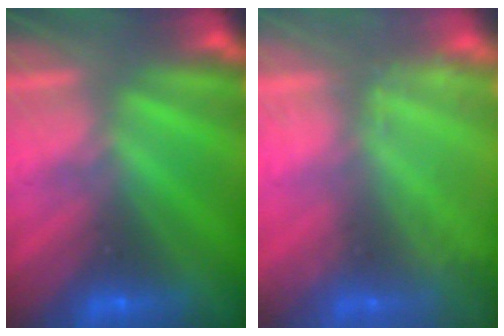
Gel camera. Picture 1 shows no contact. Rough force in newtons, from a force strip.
{"total": 2.2}